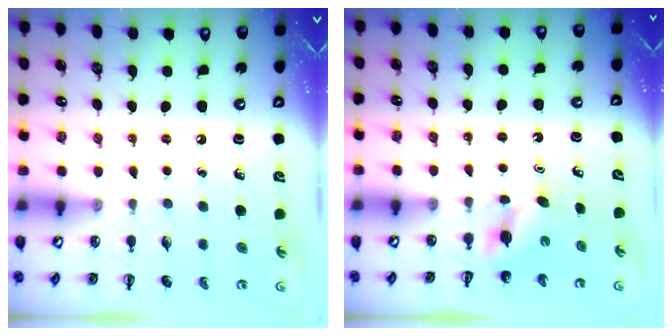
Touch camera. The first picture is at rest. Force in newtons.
{"total": 2.9, "press": 2.8, "slide": 0.8}